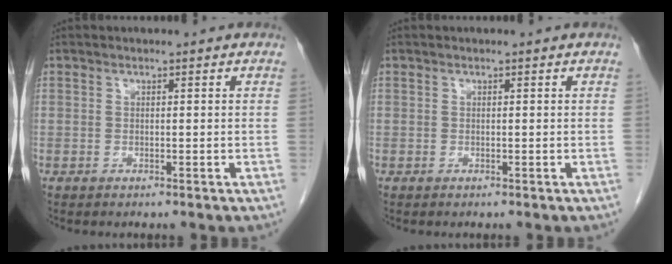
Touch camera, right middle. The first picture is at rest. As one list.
[{"total": 0.0}]